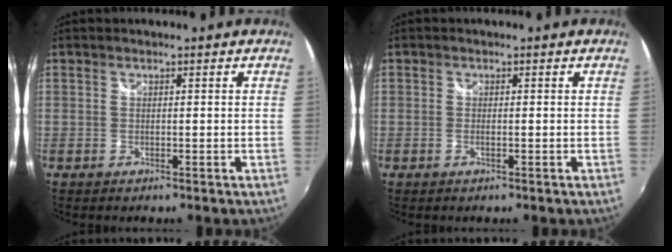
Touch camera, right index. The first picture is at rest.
{"total": 0.8, "force": [-0.3, 0.2, 0.8], "torque": [-0.018, -0.002, -0.006]}